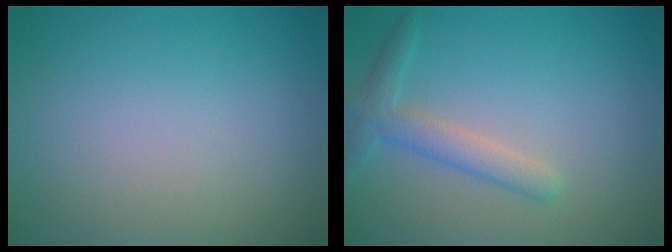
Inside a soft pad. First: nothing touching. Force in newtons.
{"total": 2.6, "press": 2.6, "slide": 0.1}